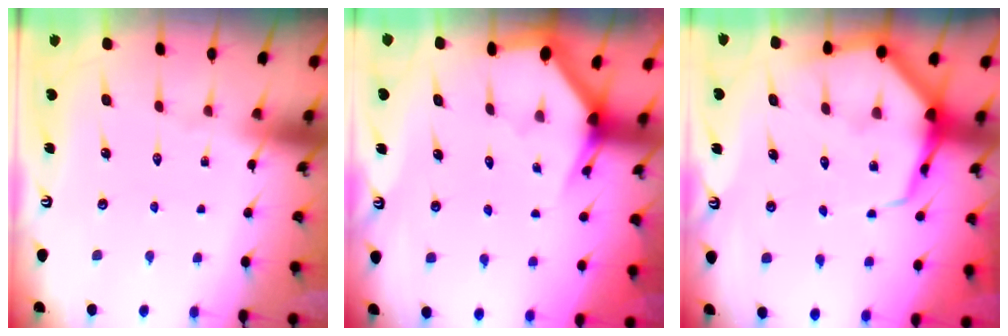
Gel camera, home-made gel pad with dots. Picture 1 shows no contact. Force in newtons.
{"total": 2.7, "press": 2.7, "slide": 0.1}
{"total": 10.7, "press": 10.7, "slide": 1.1}